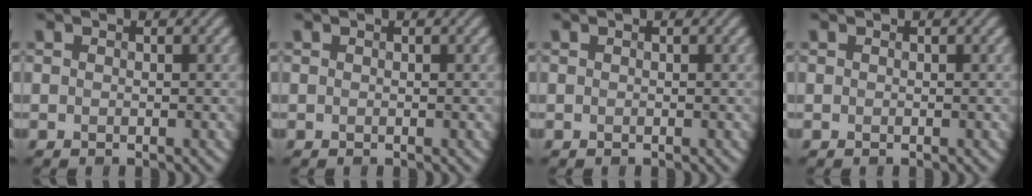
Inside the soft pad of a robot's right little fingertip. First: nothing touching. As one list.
[{"total": 0.0}, {"total": 0.0}, {"total": 0.0}]